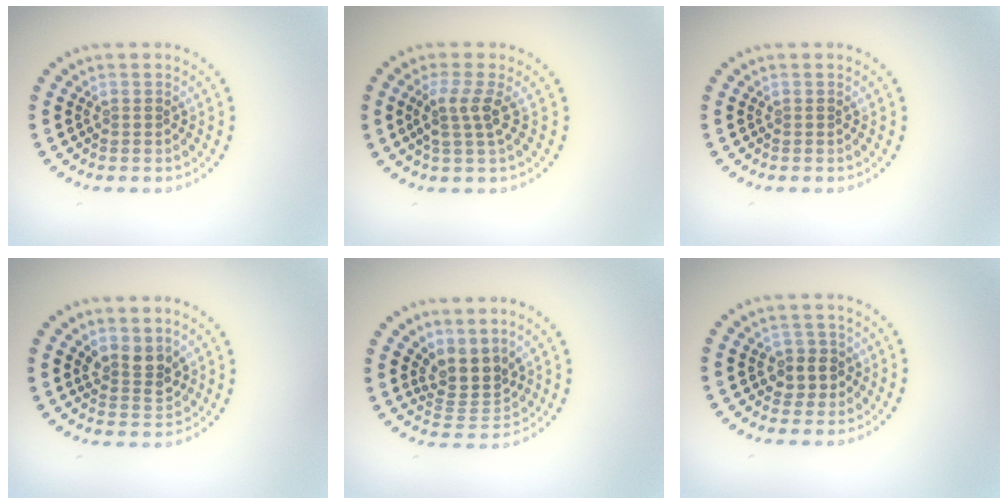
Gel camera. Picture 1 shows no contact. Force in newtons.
{"total": 2.5, "press": 1.9, "slide": 1.6}
{"total": 0.0}
{"total": 2.8, "press": 2.5, "slide": 1.2}
{"total": 3.4, "press": 2.6, "slide": 2.3}
{"total": 2.3, "press": 2.1, "slide": 0.9}